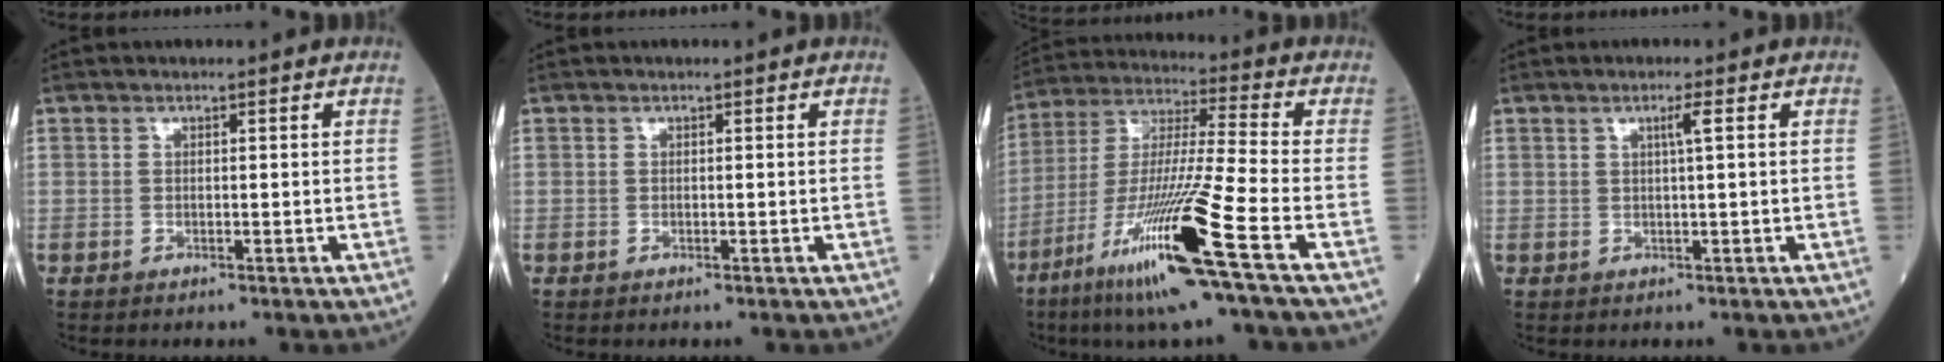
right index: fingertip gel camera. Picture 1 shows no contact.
{"total": 0.0}
{"total": 18.6, "force": [-9.0, -1.5, 16.2], "torque": [-0.339, -0.042, -0.172]}
{"total": 1.8, "force": [0.6, -0.4, 1.6], "torque": [-0.030, -0.002, 0.010]}